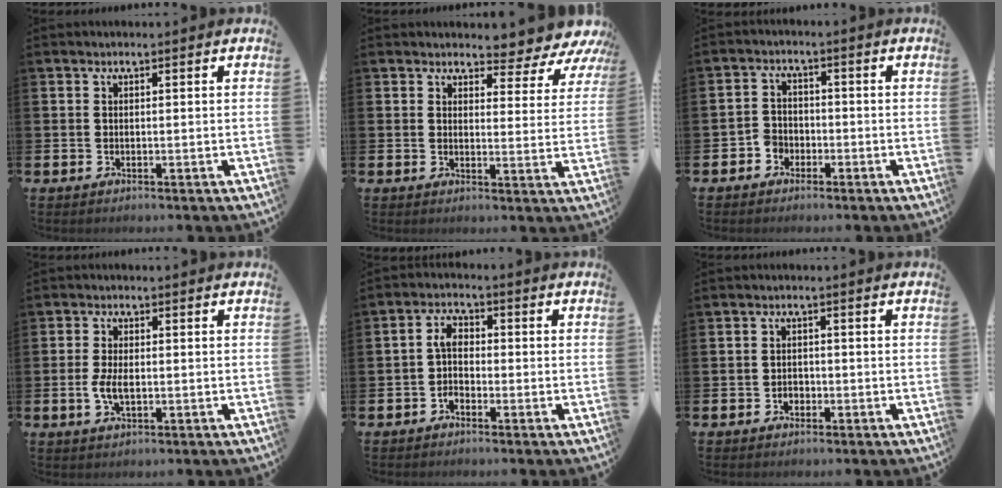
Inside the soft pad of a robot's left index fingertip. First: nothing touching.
{"total": 3.9, "force": [3.6, 1.4, 0.4], "torque": [-0.002, -0.045, 0.055]}
{"total": 2.6, "force": [-1.8, 1.9, 0.2], "torque": [-0.015, 0.002, -0.041]}
{"total": 3.4, "force": [-0.4, 1.7, 2.9], "torque": [-0.062, 0.001, -0.010]}
{"total": 3.3, "force": [-0.9, 2.0, 2.5], "torque": [-0.041, 0.010, -0.020]}
{"total": 1.4, "force": [-0.7, 1.2, 0.3], "torque": [-0.009, 0.003, -0.016]}